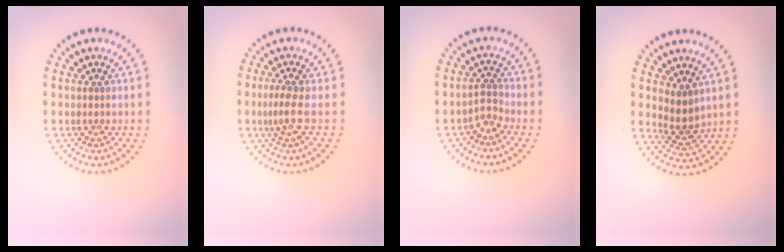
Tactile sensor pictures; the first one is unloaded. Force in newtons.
{"total": 1.9, "press": 1.4, "slide": 1.3}
{"total": 1.6, "press": 1.1, "slide": 1.2}
{"total": 2.3, "press": 1.9, "slide": 1.3}